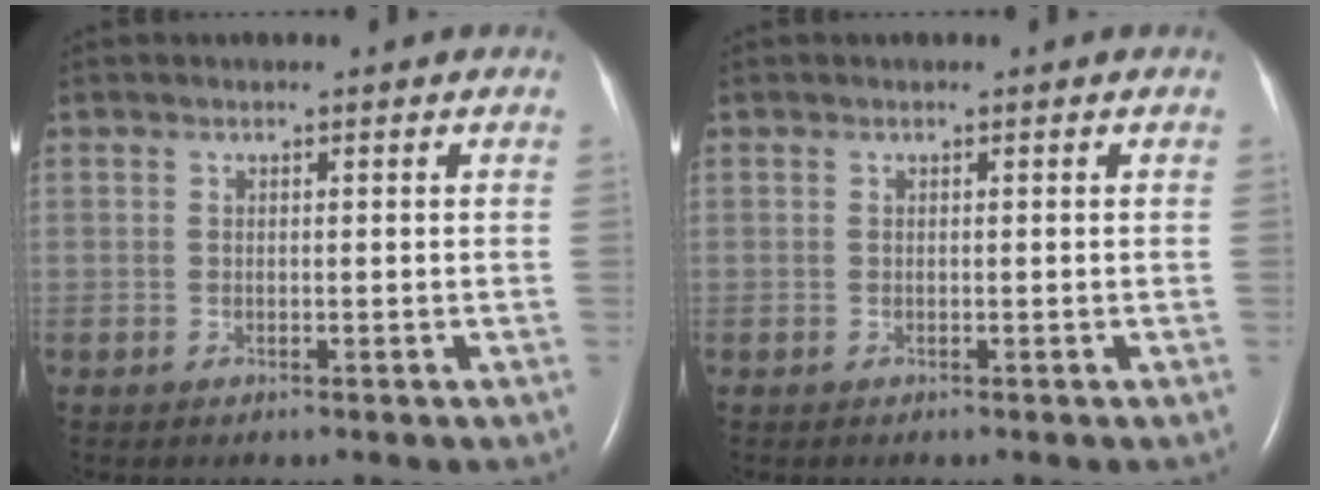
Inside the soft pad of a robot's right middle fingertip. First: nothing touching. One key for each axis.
{"total": 0.0}